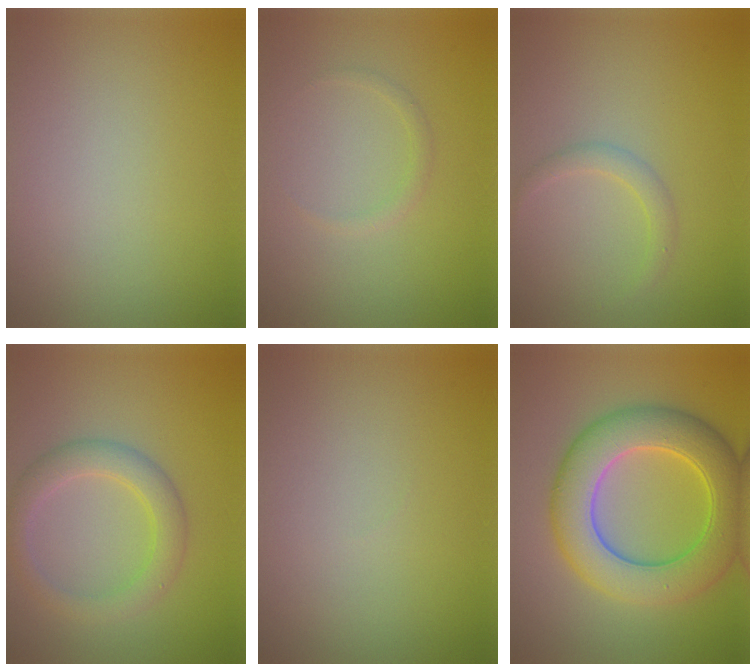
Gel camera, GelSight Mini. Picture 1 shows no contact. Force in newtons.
{"total": 0.8, "press": 0.8, "slide": 0.0}
{"total": 1.4, "press": 1.4, "slide": 0.1}
{"total": 3.3, "press": 3.3, "slide": 0.1}
{"total": 0.0}
{"total": 8.8, "press": 8.8, "slide": 0.1}